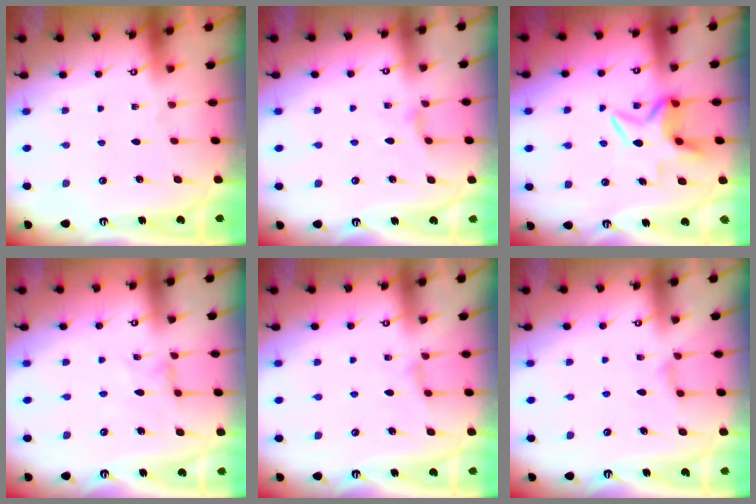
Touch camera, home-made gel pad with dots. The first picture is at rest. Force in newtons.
{"total": 2.7, "press": 2.6, "slide": 0.5}
{"total": 5.6, "press": 5.5, "slide": 1.3}
{"total": 0.0}
{"total": 4.4, "press": 4.4, "slide": 0.6}
{"total": 2.9, "press": 2.9, "slide": 0.5}